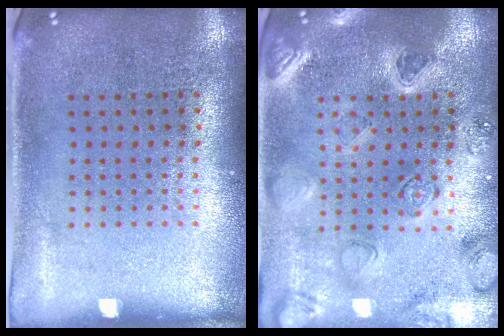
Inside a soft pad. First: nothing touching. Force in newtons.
{"total": 2.2, "press": 2.2, "slide": 0.2}